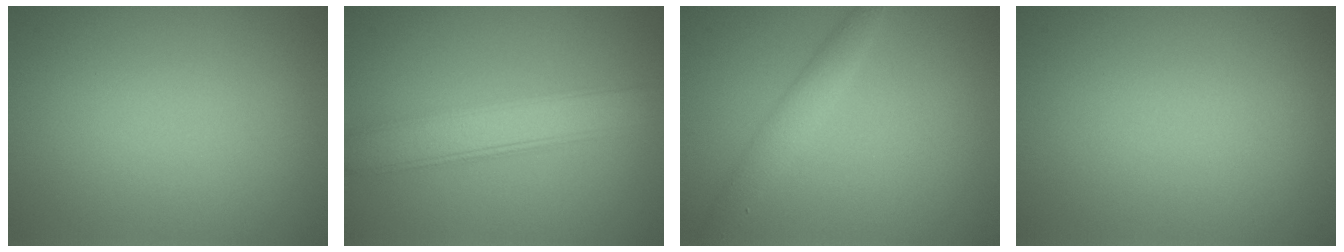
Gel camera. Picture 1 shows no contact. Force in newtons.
{"total": 4.5, "press": 4.5, "slide": 0.1}
{"total": 2.2, "press": 2.2, "slide": 0.1}
{"total": 0.0}